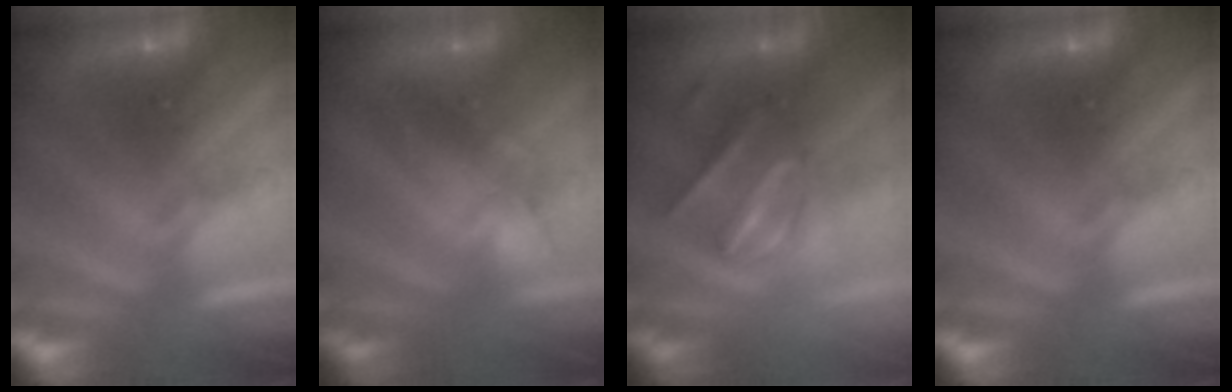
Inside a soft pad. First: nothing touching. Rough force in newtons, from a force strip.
{"total": 2.9}
{"total": 3.0}
{"total": 0.0}